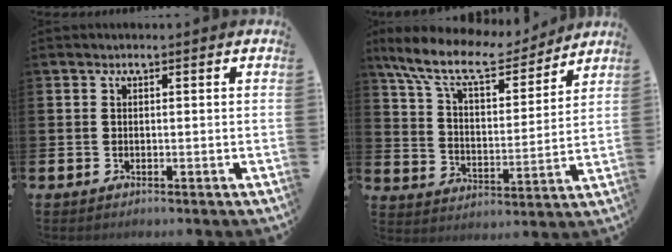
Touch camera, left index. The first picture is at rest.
{"total": 11.2, "force": [9.8, 3.1, 4.6], "torque": [-0.126, -0.055, 0.170]}